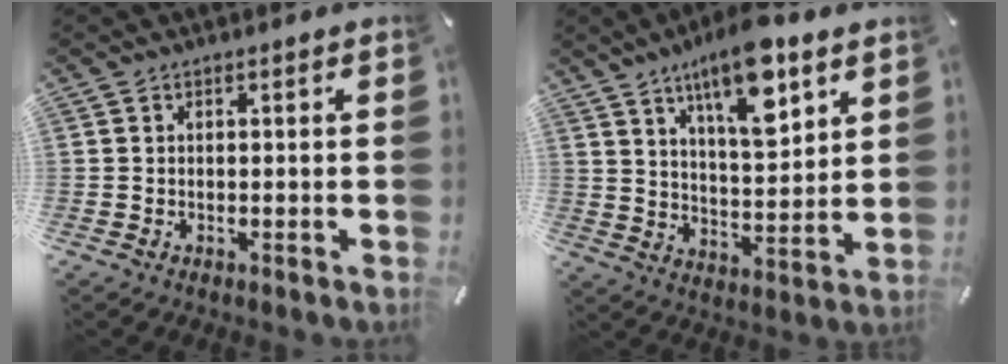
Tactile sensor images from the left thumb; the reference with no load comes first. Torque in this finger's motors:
{"motor_torque": [1.75, 1.73, 1.42, -1.35, 0.17]}